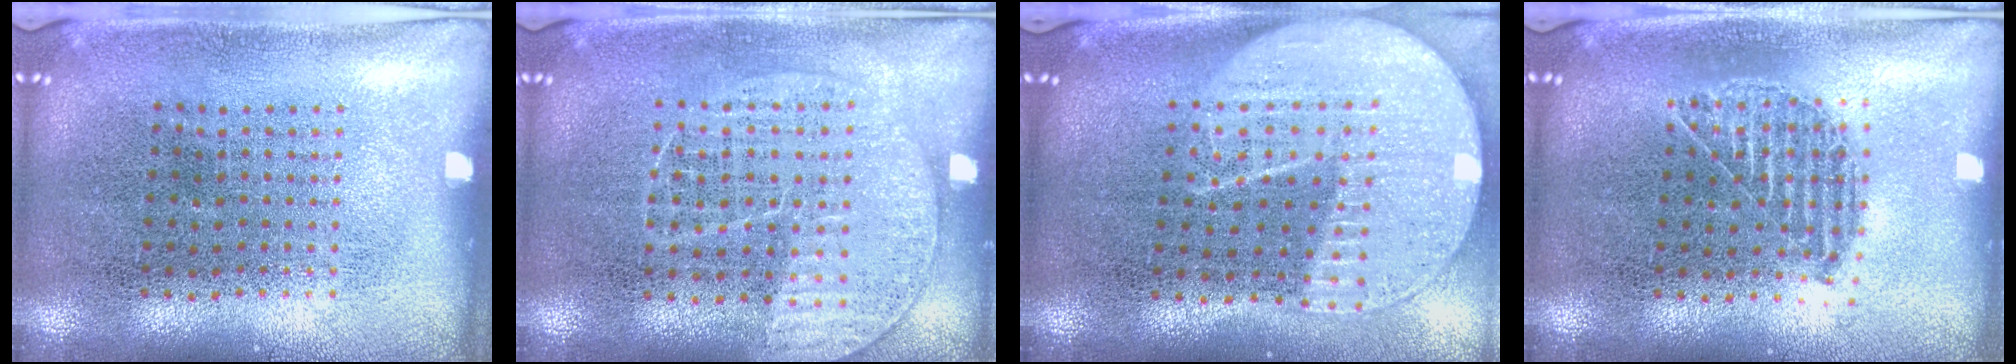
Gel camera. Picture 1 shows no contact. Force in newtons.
{"total": 1.4, "press": 1.4, "slide": 0.4}
{"total": 2.2, "press": 2.0, "slide": 1.1}
{"total": 1.0, "press": 0.9, "slide": 0.3}